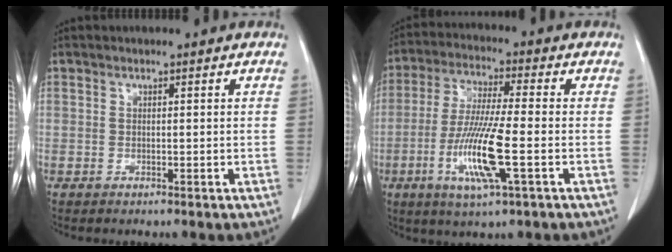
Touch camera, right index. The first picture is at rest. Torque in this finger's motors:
{"motor_torque": [1.46, -0.68, 0.43, 0.12]}